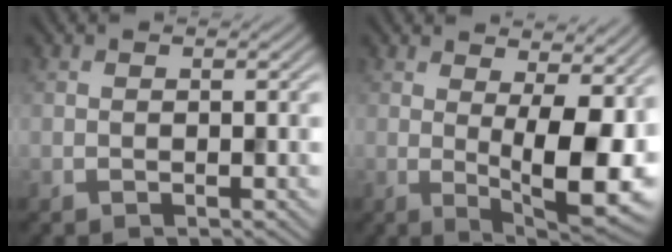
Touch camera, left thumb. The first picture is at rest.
{"total": 11.2, "force": [1.0, 3.8, 10.4], "torque": [-0.142, -0.002, 0.016]}